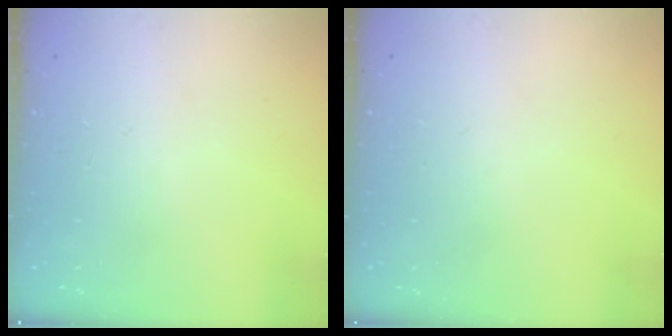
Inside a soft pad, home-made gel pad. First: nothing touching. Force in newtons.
{"total": 0.0}